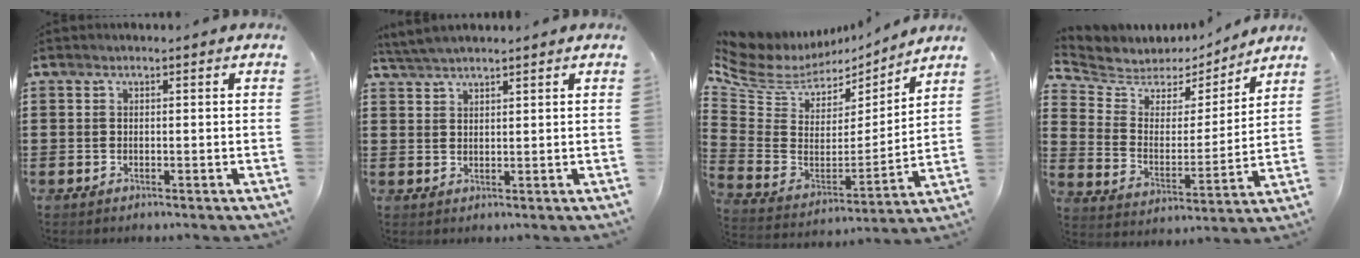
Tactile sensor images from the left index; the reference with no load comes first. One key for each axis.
{"total": 2.7, "fx": 2.6, "fy": 0.0, "fz": 0.7, "tx": -0.019, "ty": 0.000, "tz": 0.052}
{"total": 7.3, "fx": 4.9, "fy": 4.7, "fz": 2.6, "tx": -0.093, "ty": -0.035, "tz": 0.086}
{"total": 5.3, "fx": 4.8, "fy": 2.4, "fz": 0.1, "tx": -0.043, "ty": -0.035, "tz": 0.080}